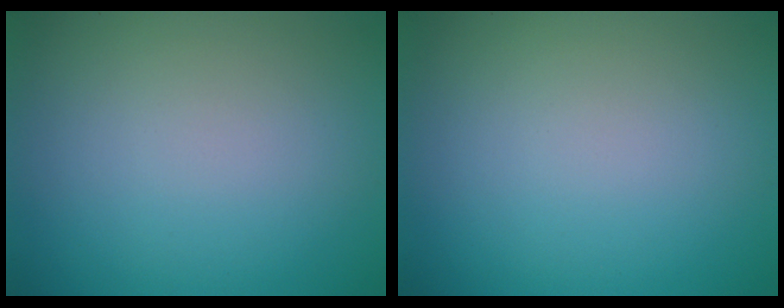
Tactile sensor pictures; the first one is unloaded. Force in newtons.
{"total": 0.0}